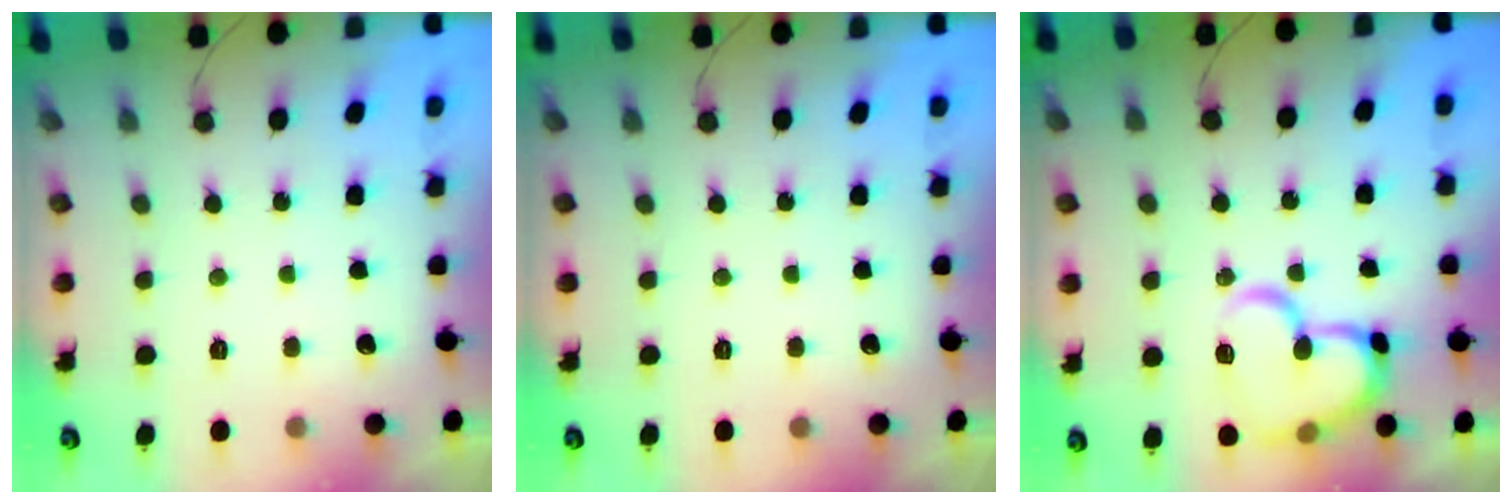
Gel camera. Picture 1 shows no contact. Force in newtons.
{"total": 0.0}
{"total": 16.4, "press": 16.3, "slide": 1.6}